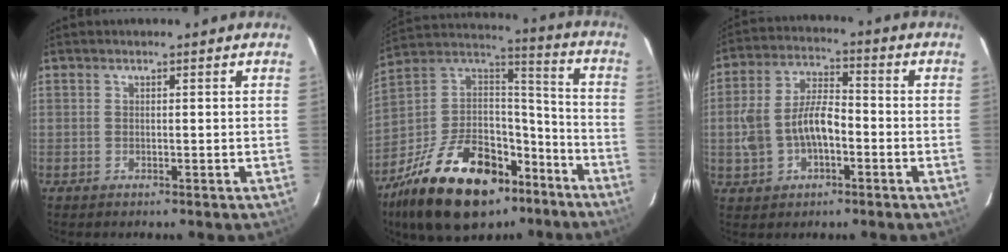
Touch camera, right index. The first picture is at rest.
{"total": 28.9, "force": [-18.2, 14.8, 16.9], "torque": [-0.328, 0.021, -0.284]}
{"total": 10.9, "force": [-2.6, 6.2, 8.6], "torque": [-0.182, 0.015, -0.040]}